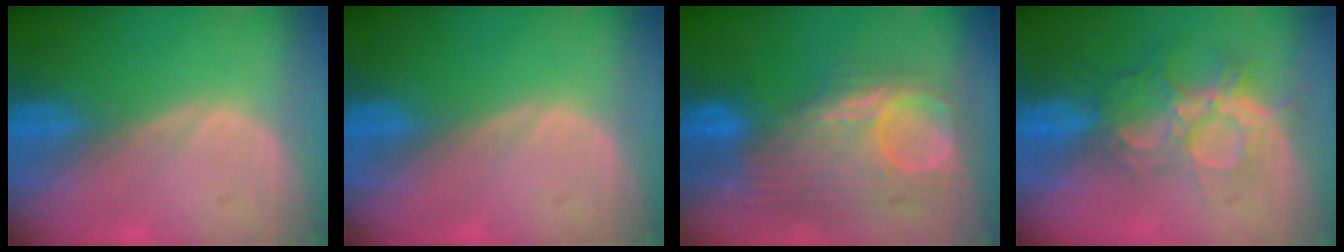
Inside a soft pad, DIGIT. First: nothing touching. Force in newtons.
{"total": 0.0}
{"total": 11.2, "press": 10.4, "slide": 4.1}
{"total": 9.3, "press": 7.9, "slide": 5.1}